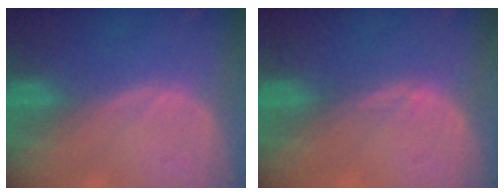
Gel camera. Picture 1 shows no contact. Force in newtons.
{"total": 1.0, "press": 0.7, "slide": 0.7}